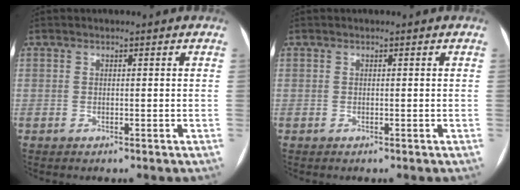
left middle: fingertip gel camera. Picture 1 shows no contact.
{"total": 0.0}